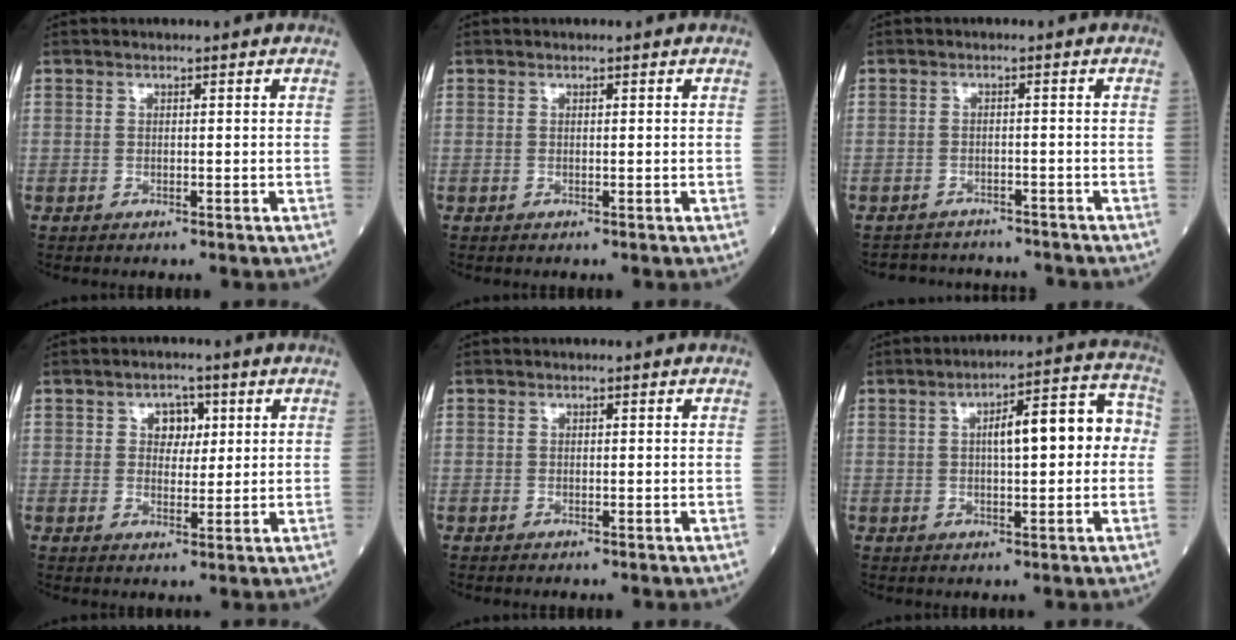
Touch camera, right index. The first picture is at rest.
{"total": 0.0}
{"total": 6.8, "force": [-6.6, 1.8, 0.4], "torque": [-0.004, 0.012, -0.083]}
{"total": 3.7, "force": [1.3, 2.6, 2.4], "torque": [-0.029, 0.008, 0.020]}
{"total": 0.0}
{"total": 9.9, "force": [0.9, 2.8, 9.5], "torque": [-0.132, 0.043, 0.012]}